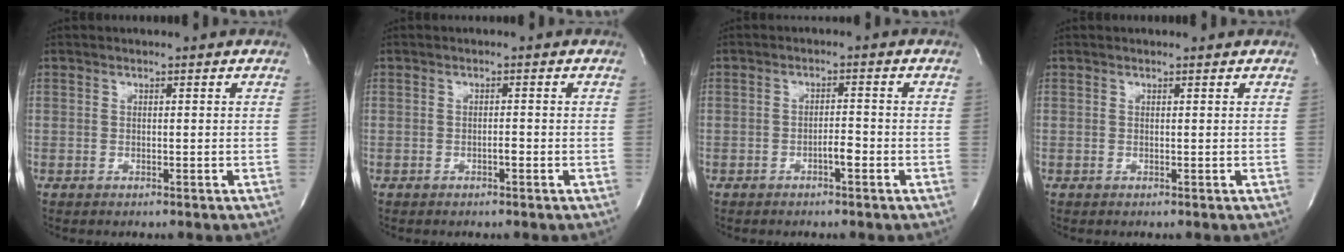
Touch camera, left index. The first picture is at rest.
{"total": 1.0, "force": [-0.9, 0.0, 0.6], "torque": [-0.009, -0.003, -0.015]}
{"total": 2.3, "force": [-1.6, 0.3, 1.6], "torque": [-0.025, -0.003, -0.028]}
{"total": 0.6, "force": [0.5, 0.0, 0.1], "torque": [-0.008, 0.001, 0.005]}